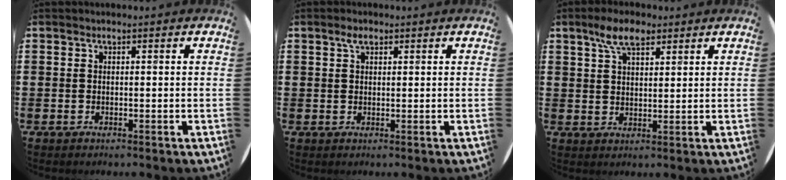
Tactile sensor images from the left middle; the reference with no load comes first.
{"total": 1.7, "force": [1.1, 0.8, 1.0], "torque": [-0.015, 0.002, 0.018]}
{"total": 5.5, "force": [3.8, 2.3, 3.3], "torque": [-0.065, 0.004, 0.066]}